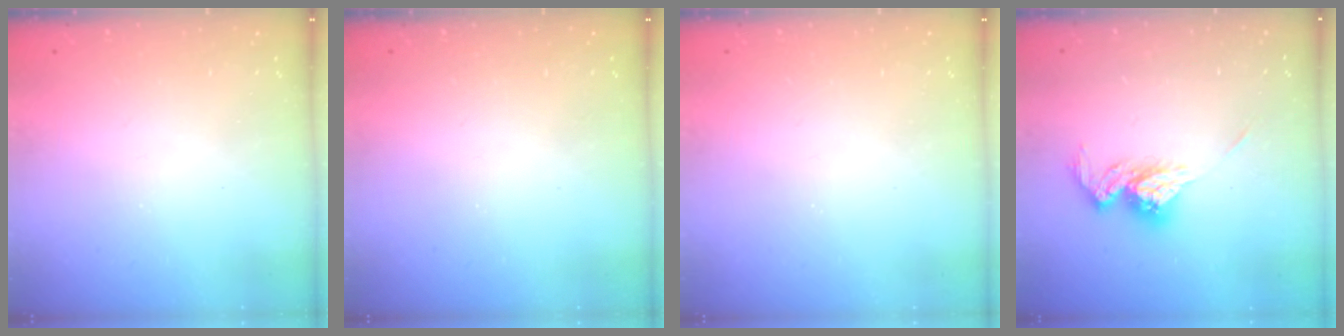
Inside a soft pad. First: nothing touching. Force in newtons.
{"total": 0.0}
{"total": 0.0}
{"total": 11.8, "press": 11.8, "slide": 0.5}